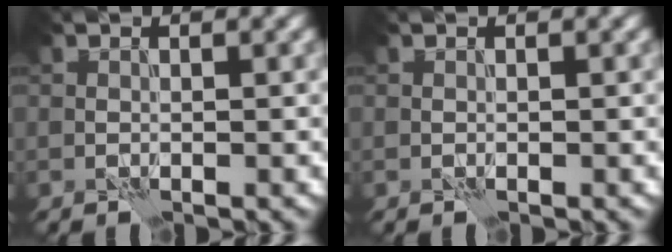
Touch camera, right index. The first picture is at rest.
{"total": 0.0}